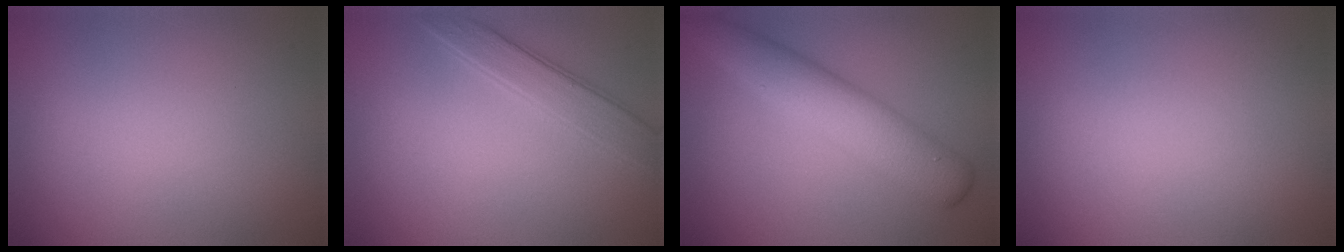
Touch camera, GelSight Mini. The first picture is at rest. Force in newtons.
{"total": 2.8, "press": 2.8, "slide": 0.1}
{"total": 5.6, "press": 5.6, "slide": 0.3}
{"total": 0.0}